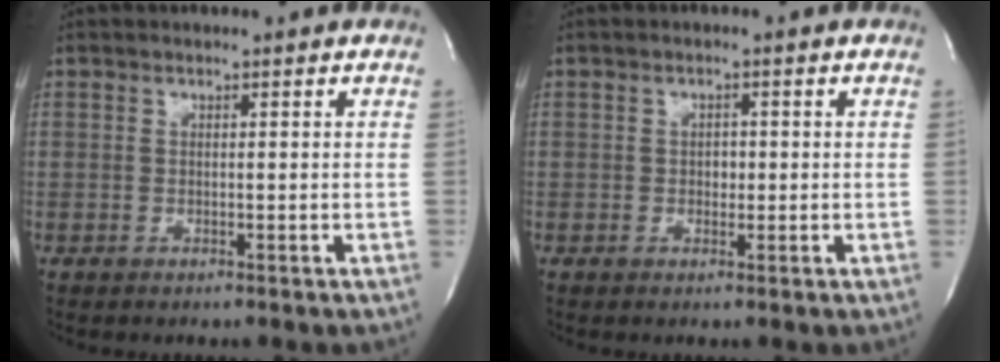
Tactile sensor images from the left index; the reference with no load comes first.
{"total": 1.4, "force": [-0.2, 1.0, 1.0], "torque": [-0.012, 0.000, -0.003]}